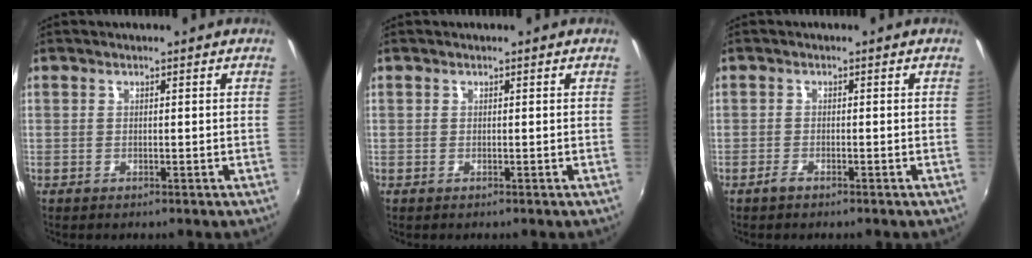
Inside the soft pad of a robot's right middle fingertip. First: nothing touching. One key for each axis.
{"total": 0.0}
{"total": 1.2, "fx": -1.0, "fy": 0.2, "fz": 0.6, "tx": -0.014, "ty": -0.003, "tz": -0.021}